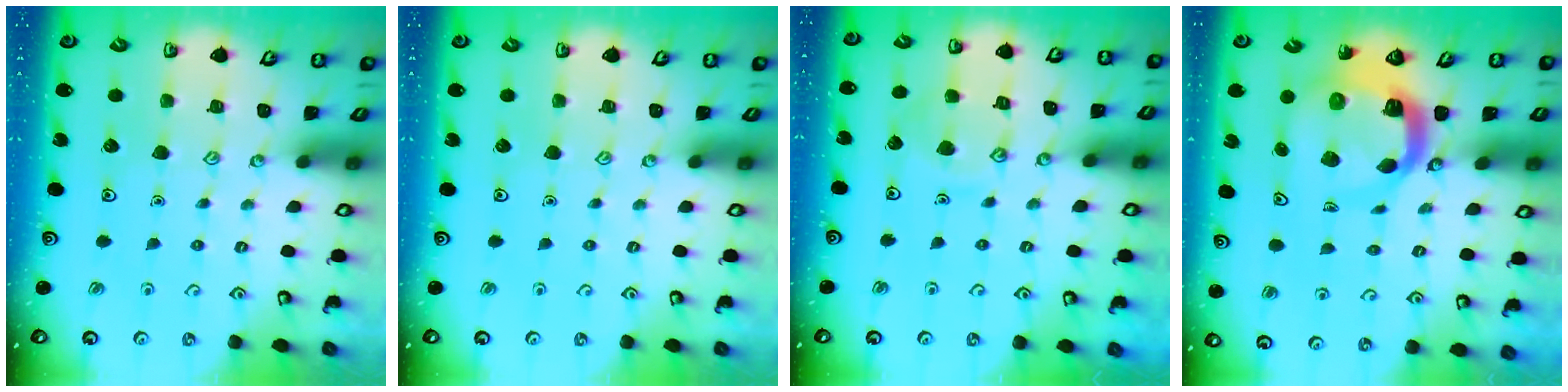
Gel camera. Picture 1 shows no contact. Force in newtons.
{"total": 0.0}
{"total": 7.8, "press": 7.8, "slide": 0.7}
{"total": 10.0, "press": 9.9, "slide": 1.3}